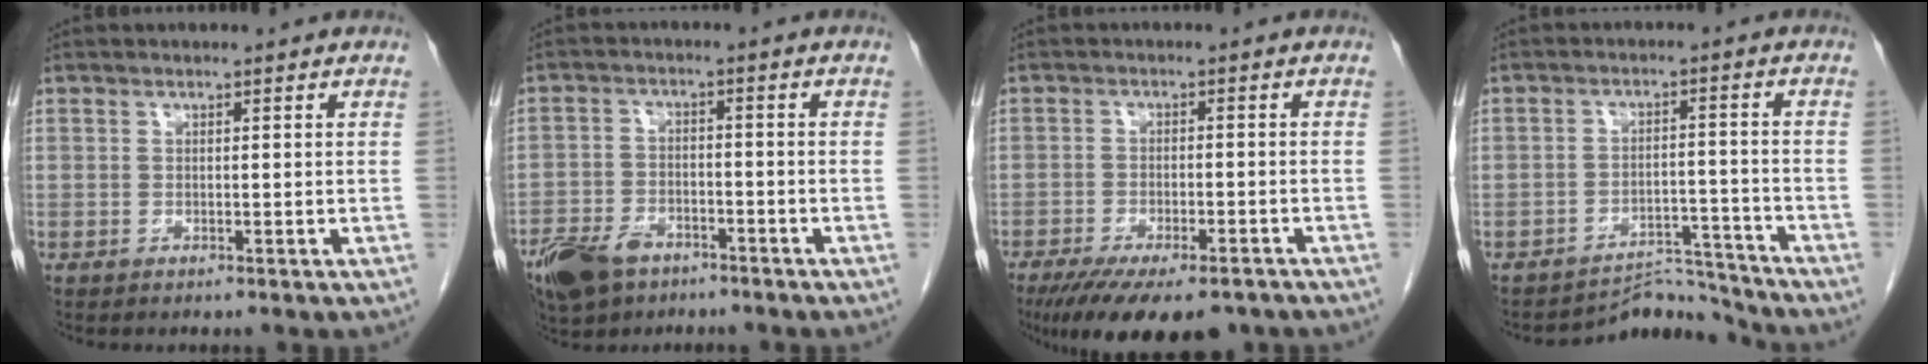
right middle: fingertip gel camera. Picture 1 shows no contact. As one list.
[{"total": 9.4, "force": [-6.5, 5.2, 4.5], "torque": [-0.090, -0.003, -0.112]}, {"total": 15.5, "force": [-11.9, 4.8, 8.7], "torque": [-0.150, -0.021, -0.169]}, {"total": 5.8, "force": [-5.4, 0.1, -1.9], "torque": [0.040, 0.028, -0.081]}]